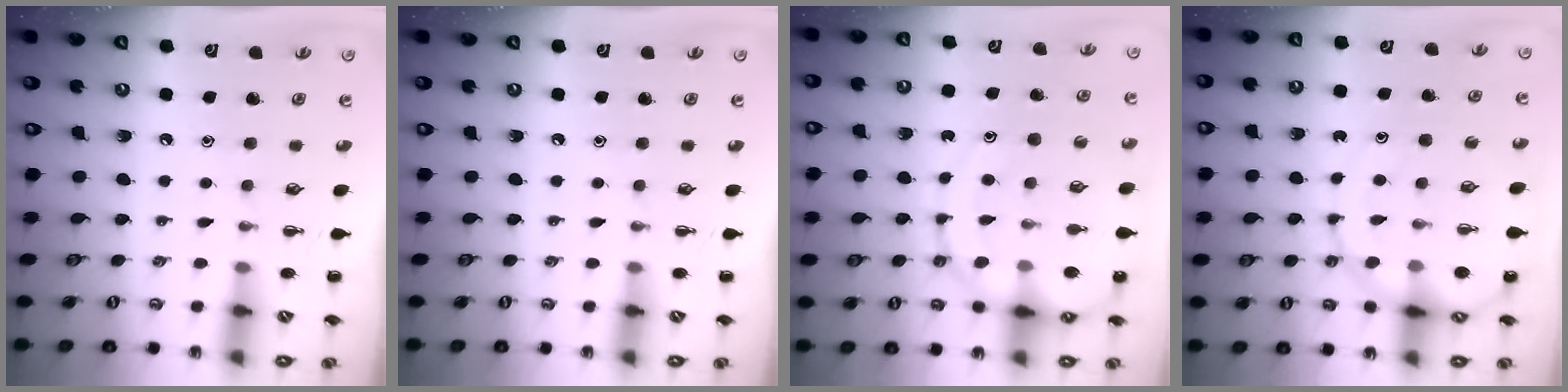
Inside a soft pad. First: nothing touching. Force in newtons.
{"total": 0.0}
{"total": 15.2, "press": 14.9, "slide": 2.8}
{"total": 12.2, "press": 11.9, "slide": 3.0}